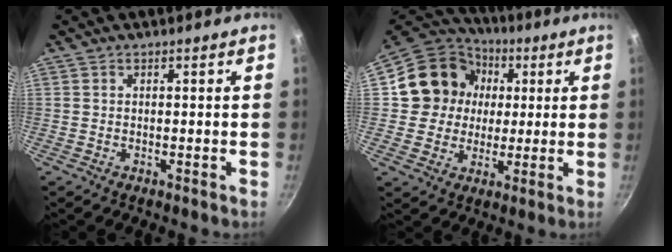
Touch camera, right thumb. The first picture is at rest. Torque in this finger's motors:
{"motor_torque": [0.05, 1.17, 0.51, -0.51, 0.10]}